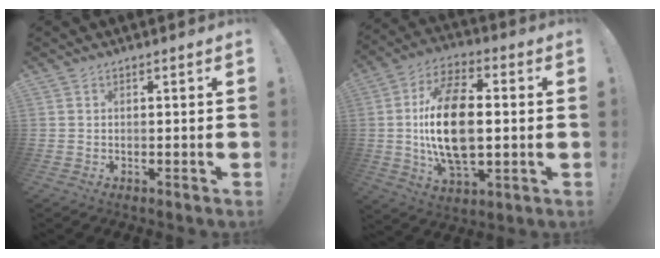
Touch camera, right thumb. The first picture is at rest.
{"total": 19.1, "force": [0.1, 11.0, 15.6], "torque": [-0.293, -0.001, -0.004]}